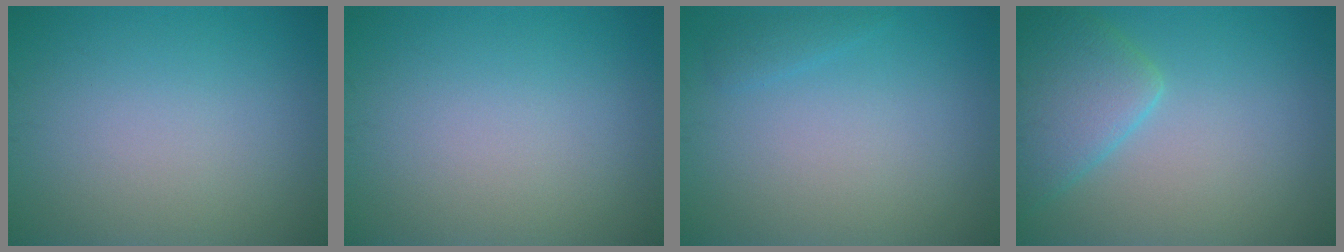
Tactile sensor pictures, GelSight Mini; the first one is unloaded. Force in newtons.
{"total": 0.0}
{"total": 0.9, "press": 0.9, "slide": 0.1}
{"total": 4.6, "press": 4.6, "slide": 0.3}